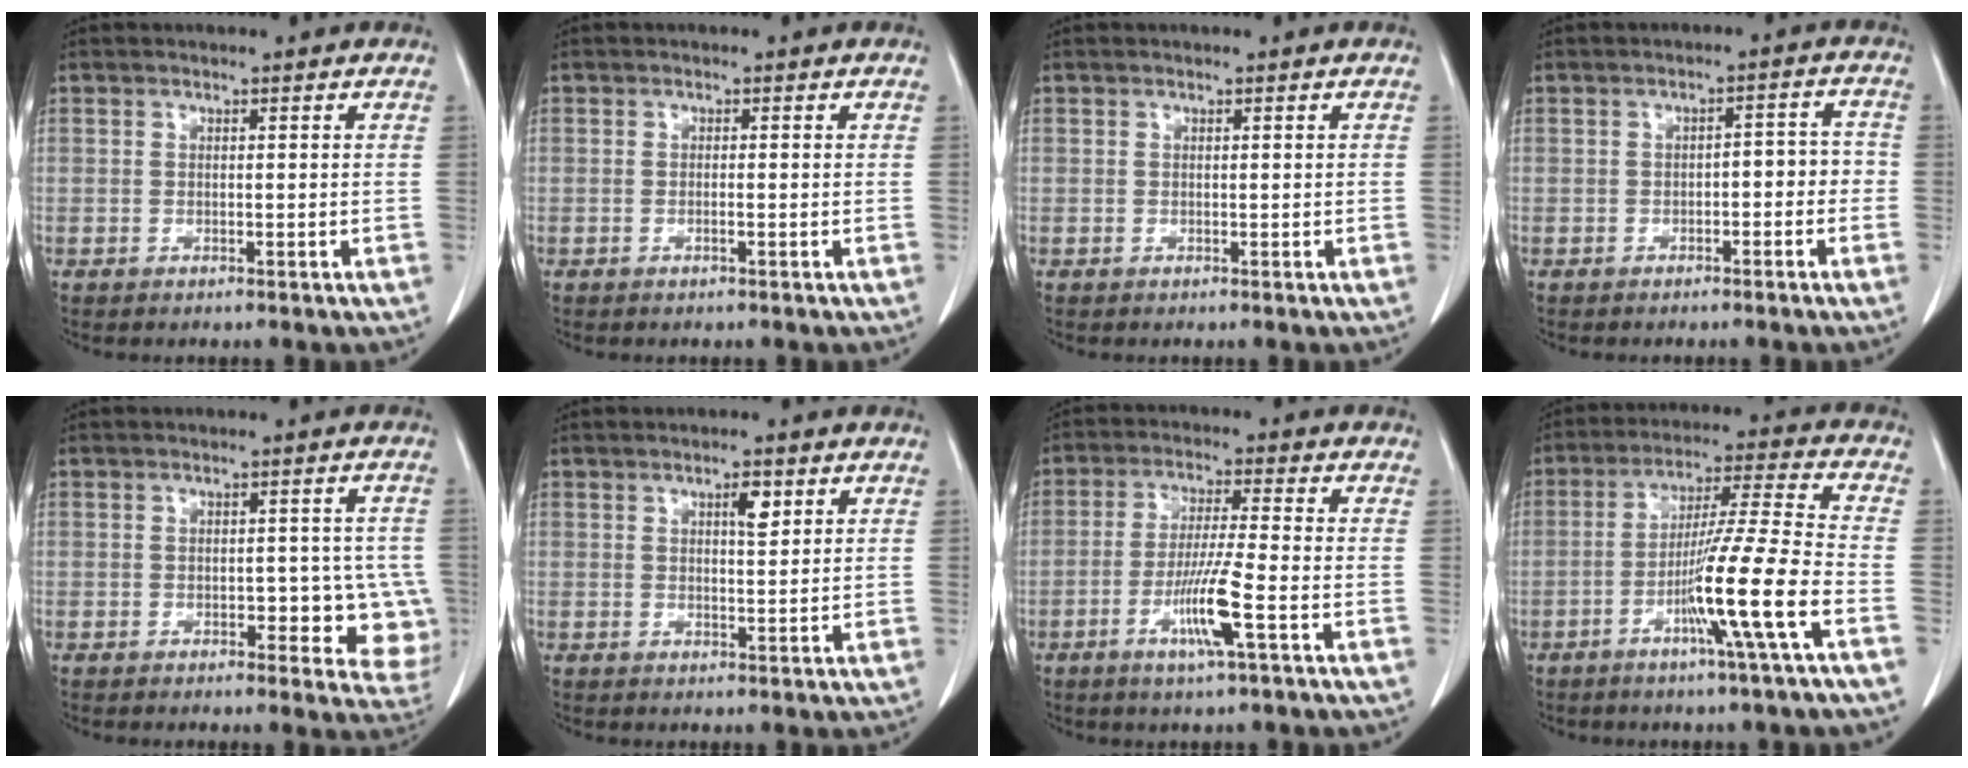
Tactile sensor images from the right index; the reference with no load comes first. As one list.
[{"total": 0.7, "force": [-0.3, -0.1, 0.6], "torque": [-0.011, 0.001, -0.005]}, {"total": 0.0}, {"total": 3.7, "force": [-1.3, 1.6, 3.1], "torque": [-0.039, 0.025, -0.015]}, {"total": 7.7, "force": [-1.9, 3.9, 6.3], "torque": [-0.051, 0.010, -0.020]}, {"total": 2.9, "force": [1.4, 0.7, 2.4], "torque": [-0.041, -0.003, 0.021]}, {"total": 8.1, "force": [-3.2, -0.5, 7.4], "torque": [-0.144, -0.013, -0.063]}, {"total": 12.8, "force": [-5.1, -2.1, 11.5], "torque": [-0.206, -0.008, -0.095]}]